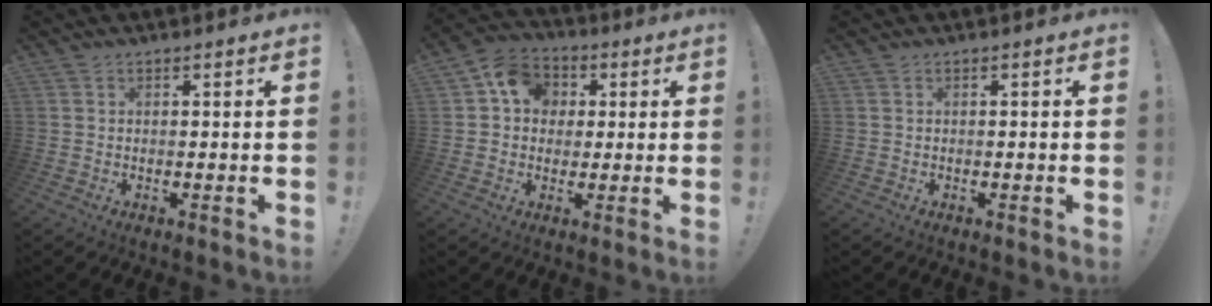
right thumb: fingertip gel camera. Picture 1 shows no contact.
{"total": 10.5, "force": [2.4, 9.0, 4.8], "torque": [-0.072, 0.010, 0.050]}
{"total": 0.5, "force": [-0.4, -0.2, 0.3], "torque": [-0.014, 0.002, -0.005]}